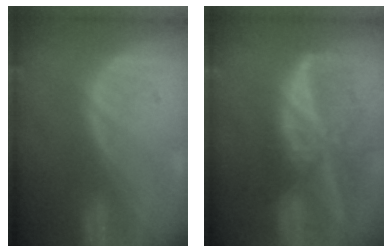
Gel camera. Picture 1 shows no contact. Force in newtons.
{"total": 9.2, "press": 7.9, "slide": 4.7}